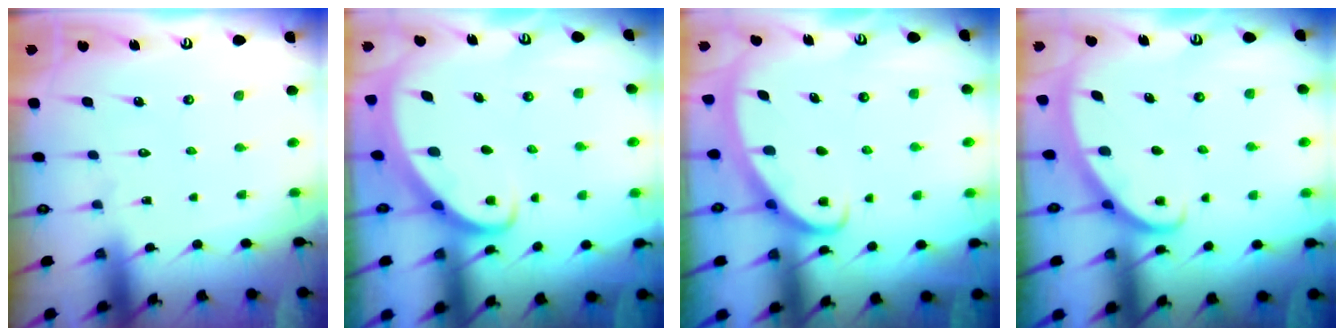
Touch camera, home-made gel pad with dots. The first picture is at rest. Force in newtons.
{"total": 2.6, "press": 2.6, "slide": 0.3}
{"total": 3.0, "press": 3.0, "slide": 0.3}
{"total": 2.8, "press": 2.8, "slide": 0.1}